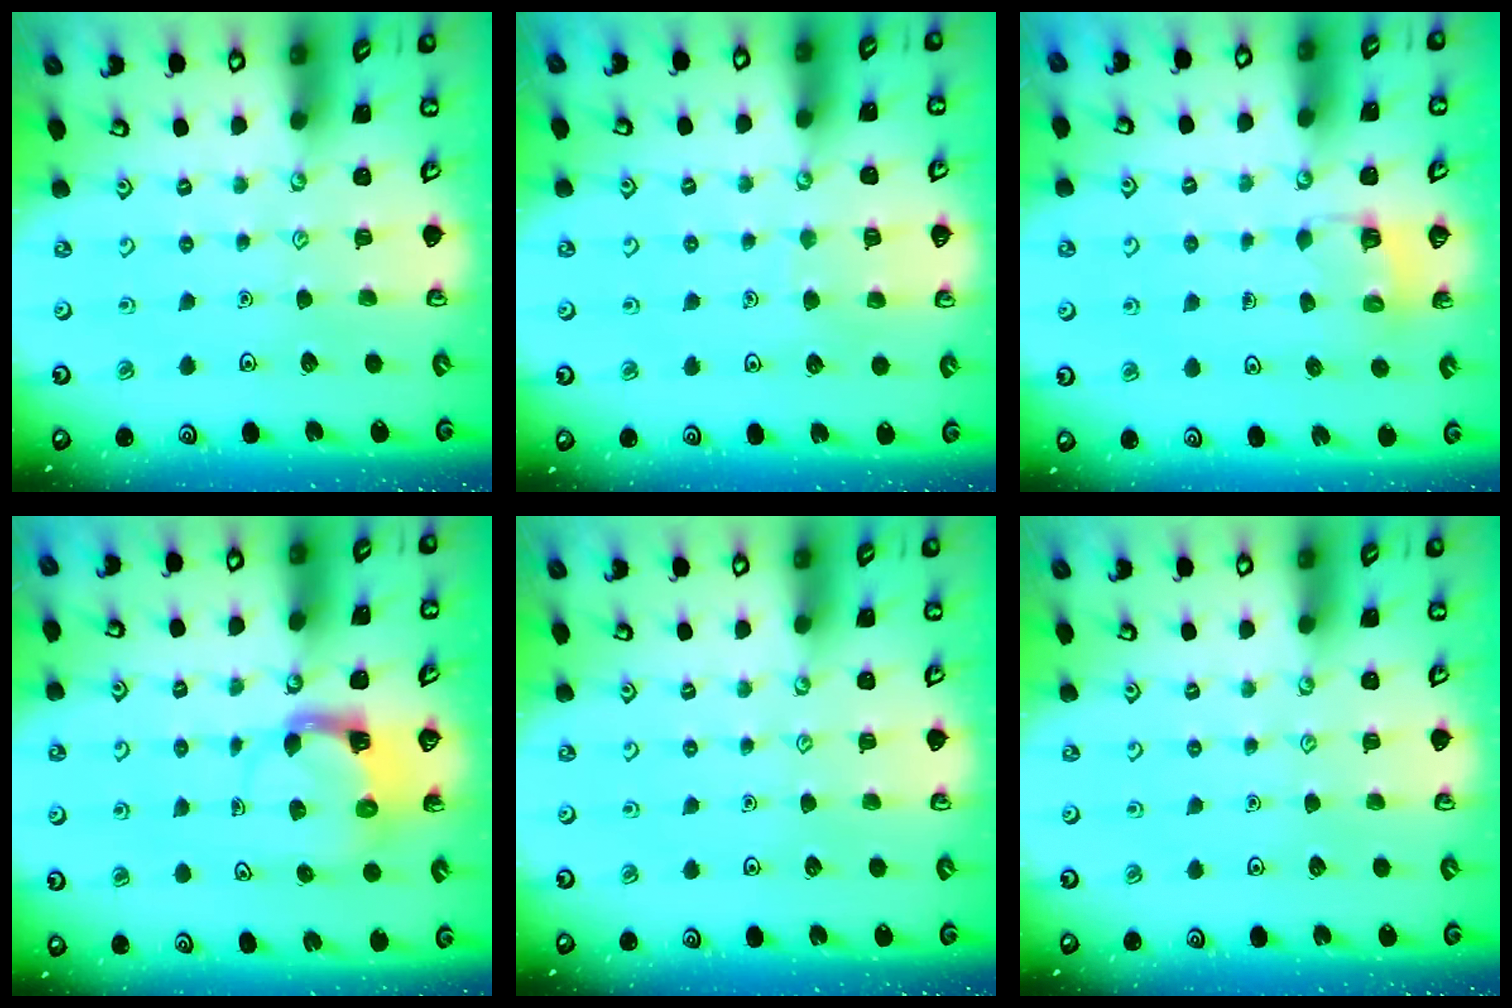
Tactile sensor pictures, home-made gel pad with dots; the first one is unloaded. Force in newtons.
{"total": 4.7, "press": 4.7, "slide": 0.4}
{"total": 2.8, "press": 2.8, "slide": 0.2}
{"total": 3.7, "press": 3.7, "slide": 0.6}
{"total": 0.0}
{"total": 0.0}